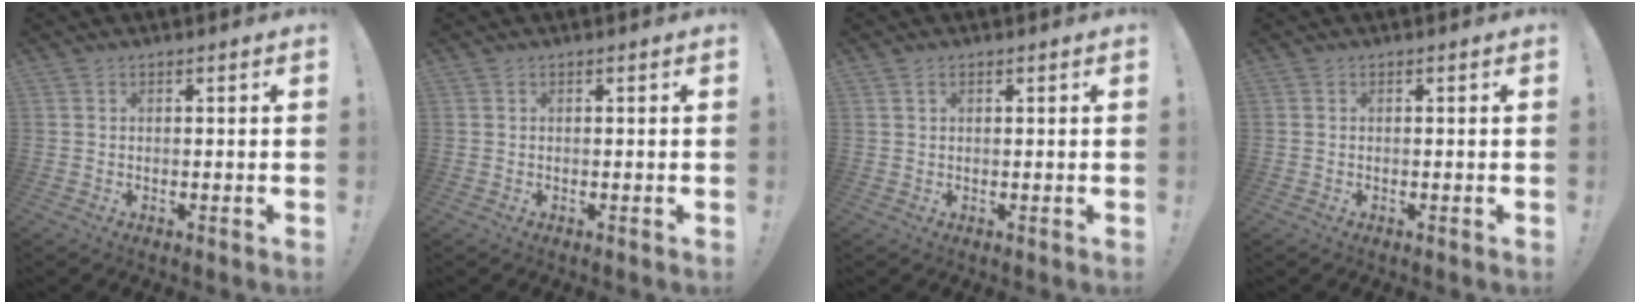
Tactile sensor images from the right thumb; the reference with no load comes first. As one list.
[{"total": 0.0}, {"total": 1.4, "force": [0.8, 0.8, 0.9], "torque": [-0.017, 0.001, 0.014]}, {"total": 0.0}]